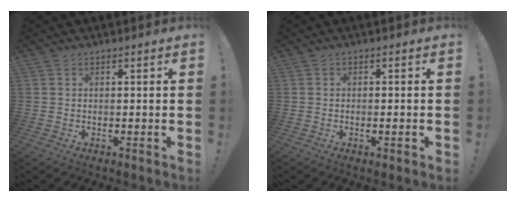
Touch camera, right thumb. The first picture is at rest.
{"total": 1.3, "force": [-0.4, -0.3, 1.2], "torque": [-0.018, -0.001, -0.008]}